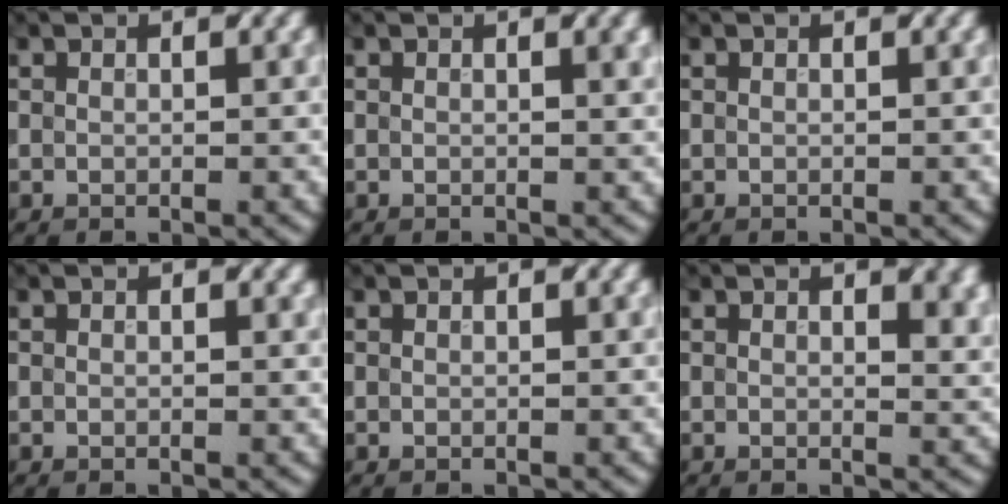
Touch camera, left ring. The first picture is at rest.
{"total": 0.9, "force": [0.3, 0.3, 0.8], "torque": [-0.007, -0.001, 0.009]}
{"total": 0.0}
{"total": 0.0}
{"total": 0.0}
{"total": 2.7, "force": [1.0, 1.5, 2.0], "torque": [-0.018, -0.002, 0.016]}